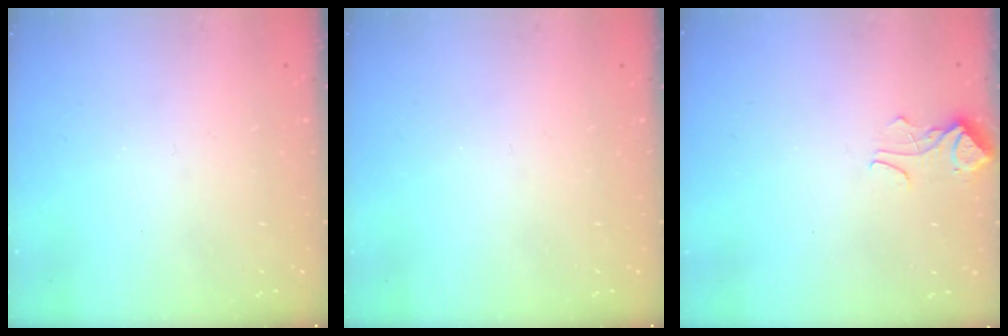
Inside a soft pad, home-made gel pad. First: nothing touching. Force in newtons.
{"total": 0.0}
{"total": 2.4, "press": 2.4, "slide": 0.5}